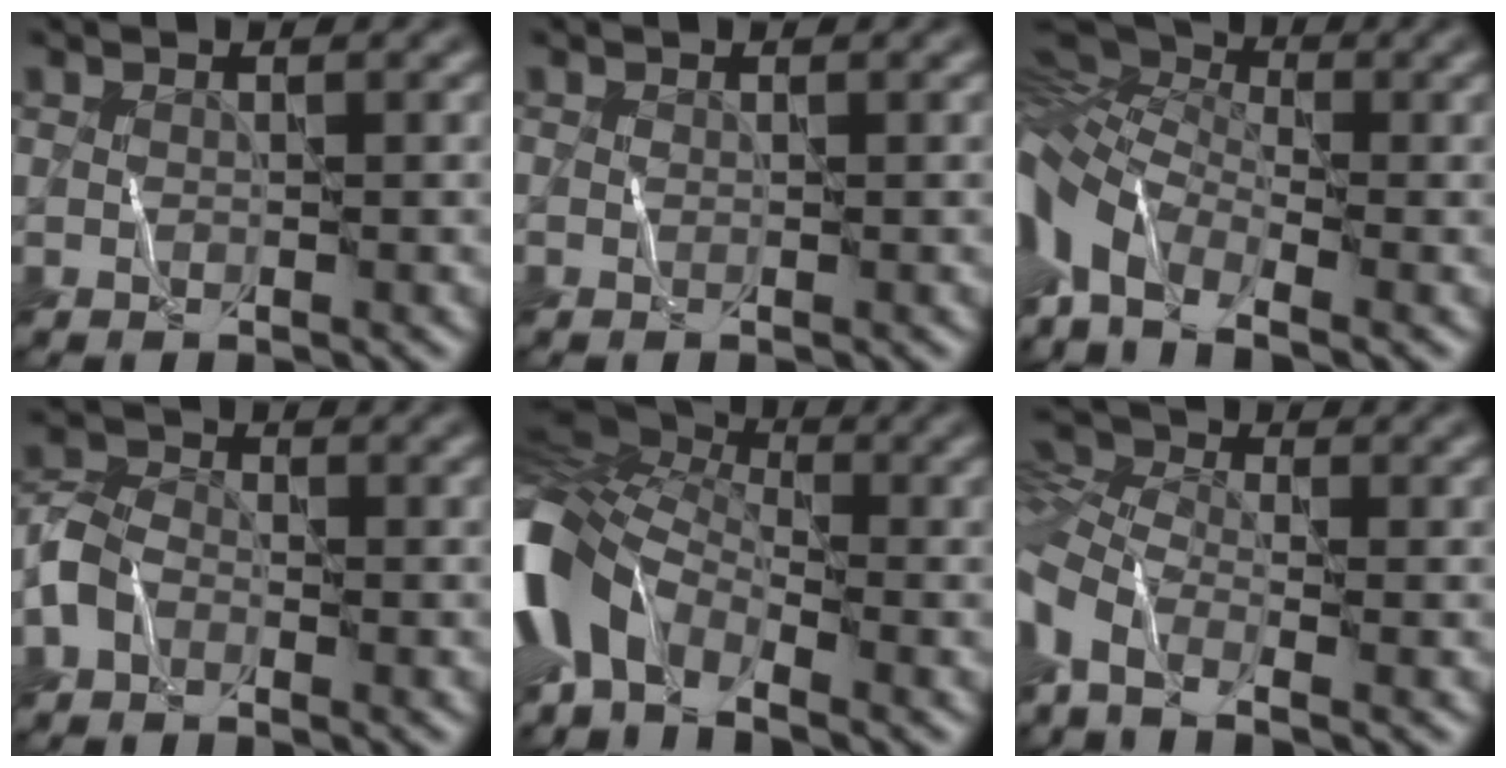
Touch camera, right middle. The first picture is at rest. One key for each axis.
{"total": 0.0}
{"total": 8.8, "fx": -2.3, "fy": 4.5, "fz": 7.2, "tx": -0.165, "ty": 0.005, "tz": -0.066}
{"total": 2.7, "fx": -1.5, "fy": 1.8, "fz": 1.2, "tx": -0.028, "ty": 0.006, "tz": -0.046}
{"total": 9.8, "fx": -3.4, "fy": 5.7, "fz": 7.2, "tx": -0.166, "ty": -0.007, "tz": -0.084}
{"total": 5.8, "fx": -2.9, "fy": 2.7, "fz": 4.2, "tx": -0.093, "ty": -0.005, "tz": -0.082}